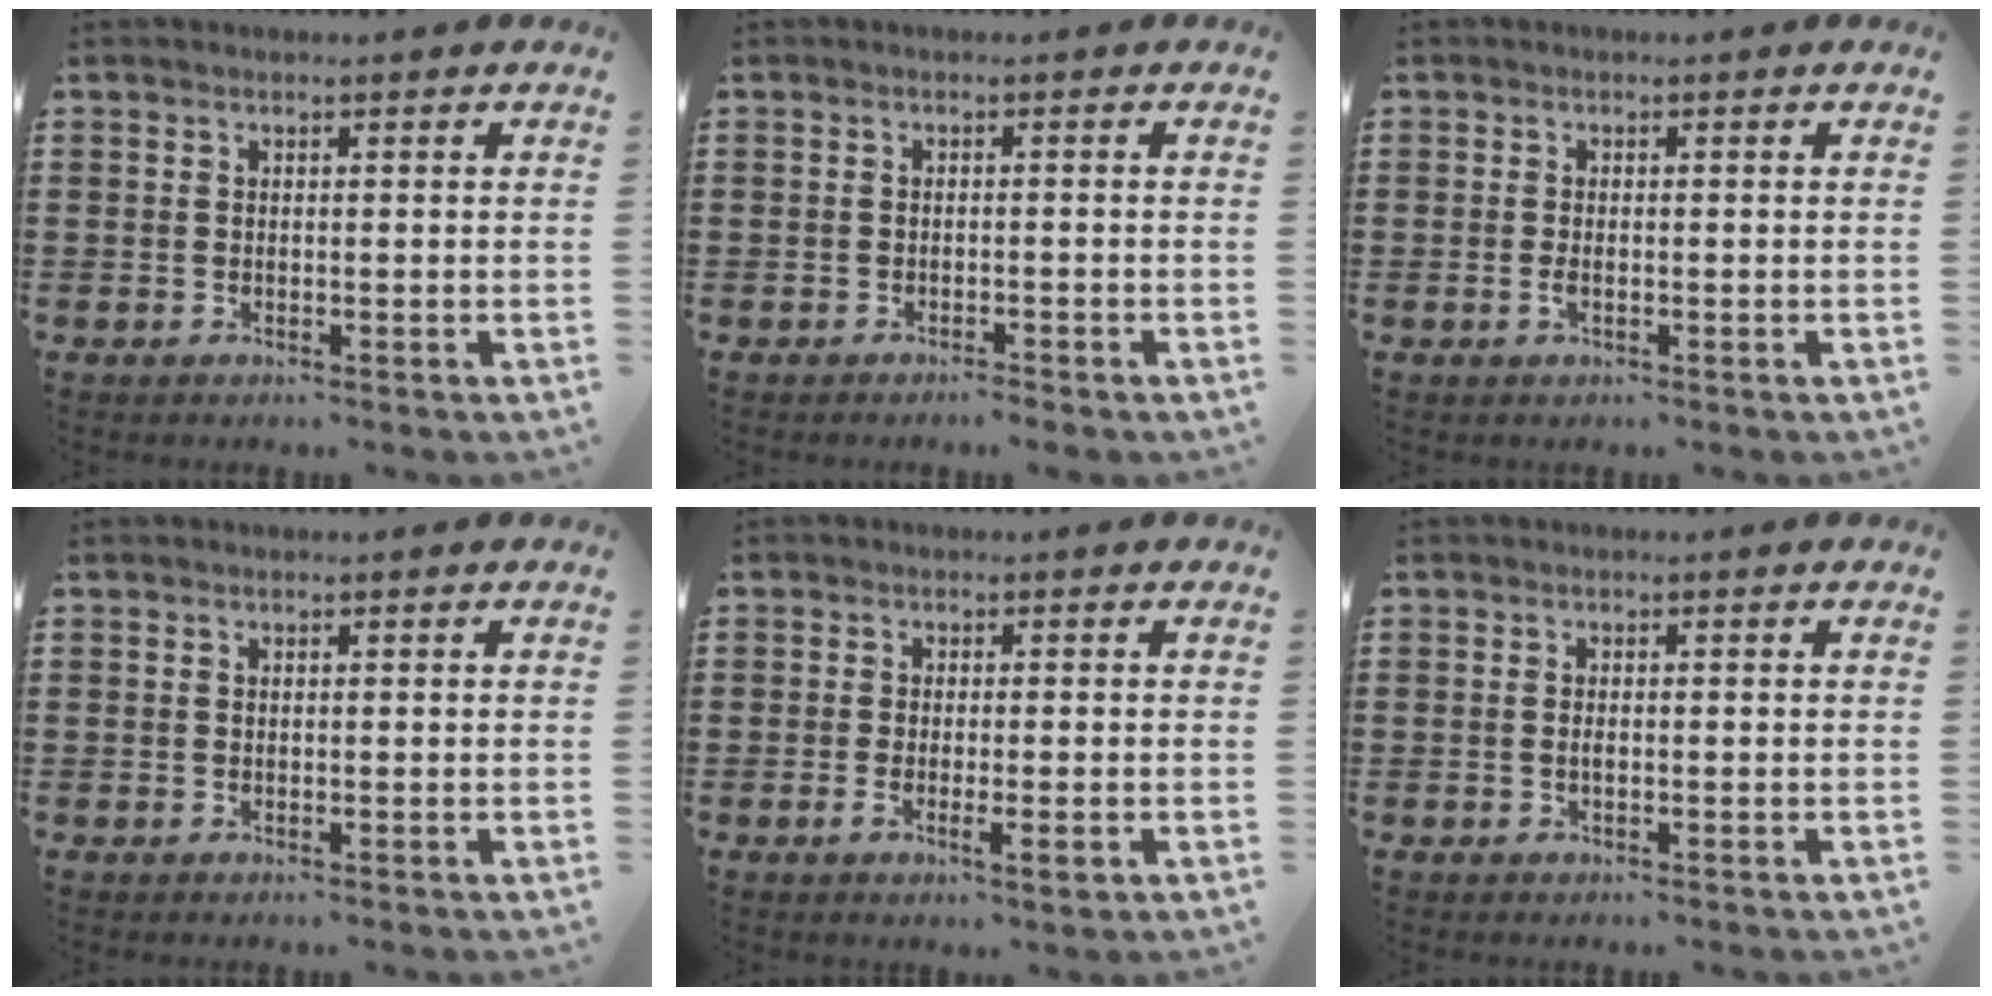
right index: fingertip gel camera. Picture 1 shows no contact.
{"total": 1.2, "force": [-1.1, -0.1, 0.3], "torque": [-0.008, 0.000, -0.022]}
{"total": 1.2, "force": [-0.4, 0.3, 1.1], "torque": [-0.029, -0.005, -0.009]}
{"total": 0.0}
{"total": 3.5, "force": [-1.3, 0.6, 3.3], "torque": [-0.065, -0.011, -0.025]}
{"total": 0.8, "force": [-0.1, 0.3, 0.7], "torque": [-0.014, -0.001, -0.002]}